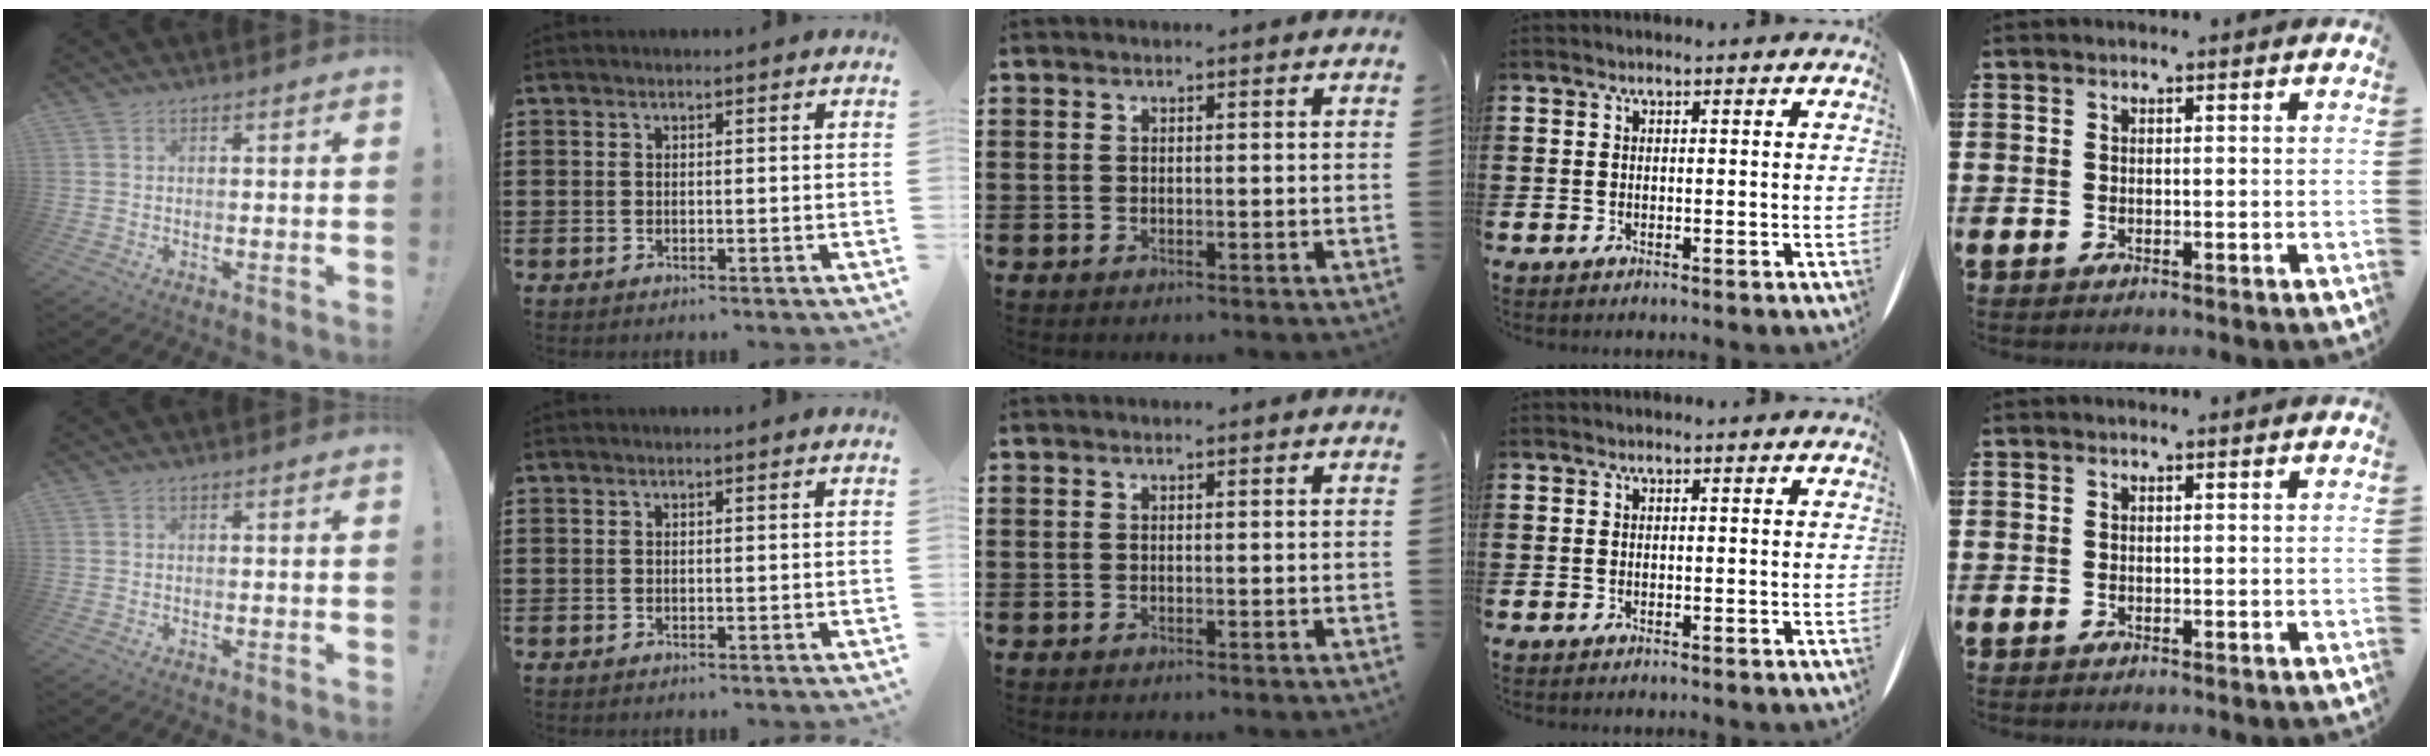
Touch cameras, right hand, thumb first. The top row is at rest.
{}